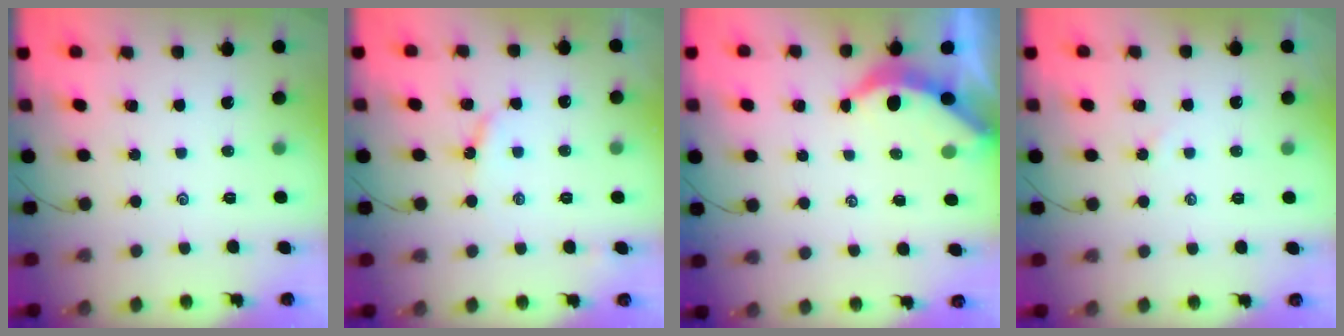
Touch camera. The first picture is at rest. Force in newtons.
{"total": 4.0, "press": 4.0, "slide": 0.2}
{"total": 4.7, "press": 4.7, "slide": 0.5}
{"total": 1.7, "press": 1.7, "slide": 0.3}